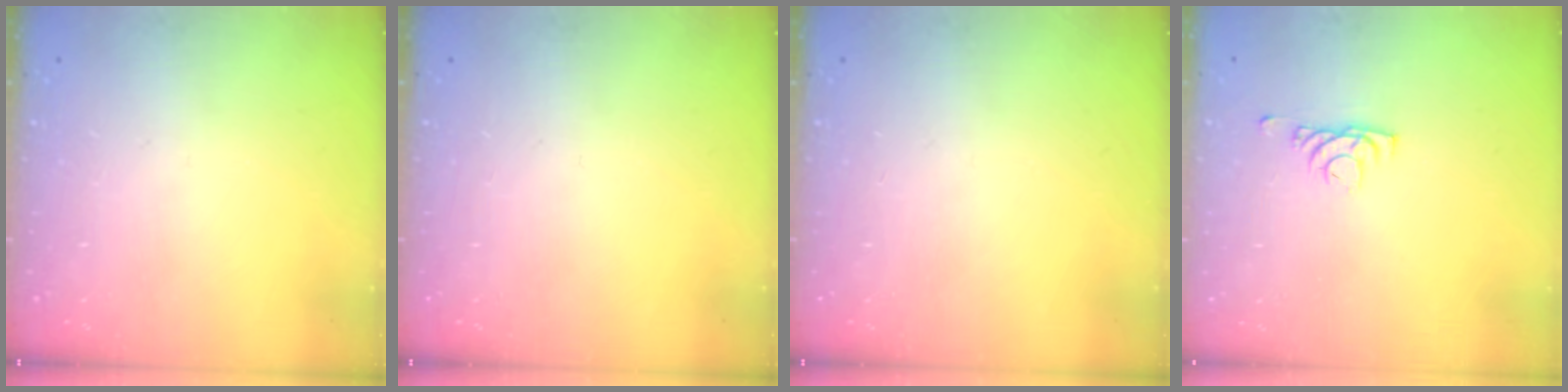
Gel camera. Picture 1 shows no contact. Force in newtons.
{"total": 0.0}
{"total": 0.0}
{"total": 3.9, "press": 3.9, "slide": 0.8}